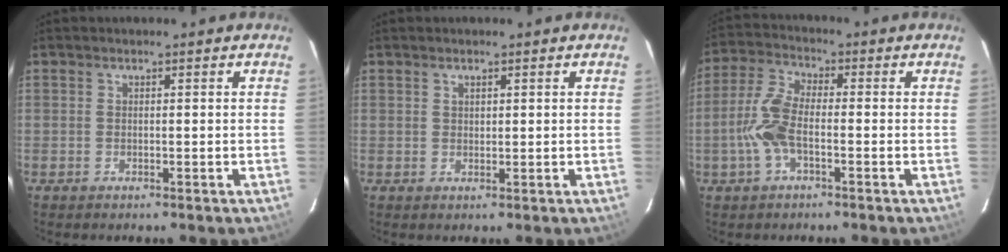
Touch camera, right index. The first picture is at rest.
{"total": 1.1, "force": [0.7, 0.7, 0.5], "torque": [-0.005, 0.003, 0.013]}
{"total": 8.2, "force": [-2.3, 3.2, 7.2], "torque": [-0.163, 0.009, -0.050]}